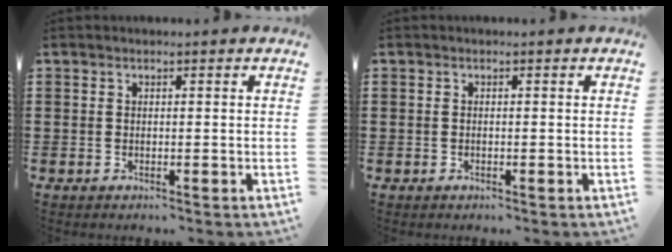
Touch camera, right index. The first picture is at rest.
{"total": 0.0}